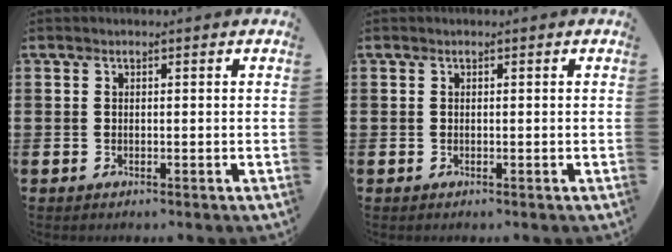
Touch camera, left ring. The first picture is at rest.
{"total": 0.0}